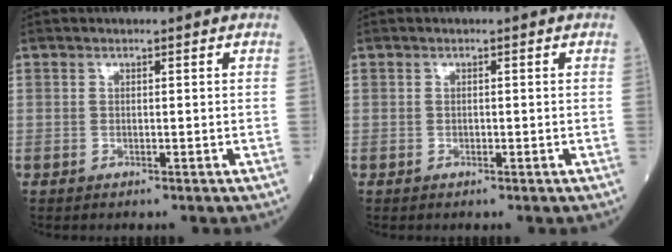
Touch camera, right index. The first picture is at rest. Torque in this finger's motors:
{"motor_torque": [-0.28, 0.07, -0.07, 0.00]}